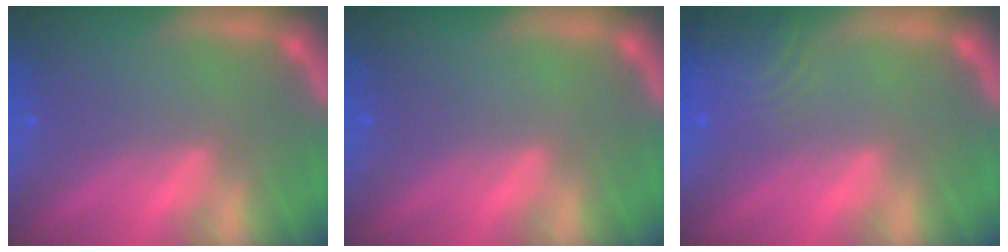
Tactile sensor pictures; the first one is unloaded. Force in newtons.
{"total": 0.0}
{"total": 4.5}